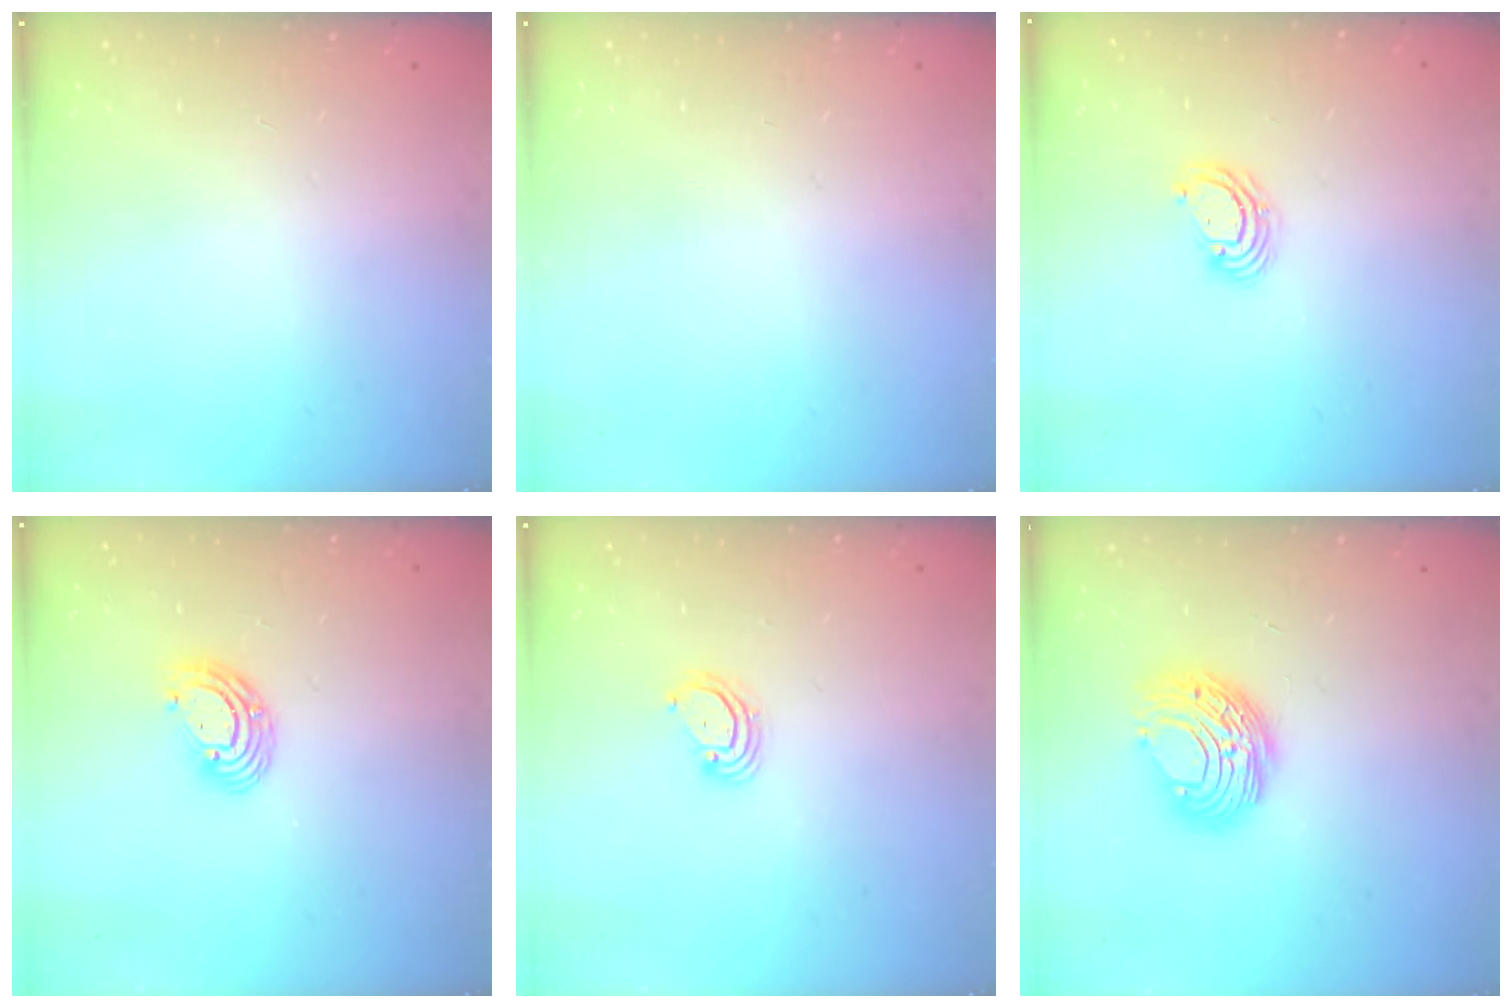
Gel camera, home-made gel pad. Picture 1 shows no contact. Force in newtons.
{"total": 0.0}
{"total": 4.0, "press": 3.9, "slide": 0.3}
{"total": 8.0, "press": 7.9, "slide": 1.2}
{"total": 3.0, "press": 2.9, "slide": 0.3}
{"total": 9.5, "press": 9.5, "slide": 0.5}